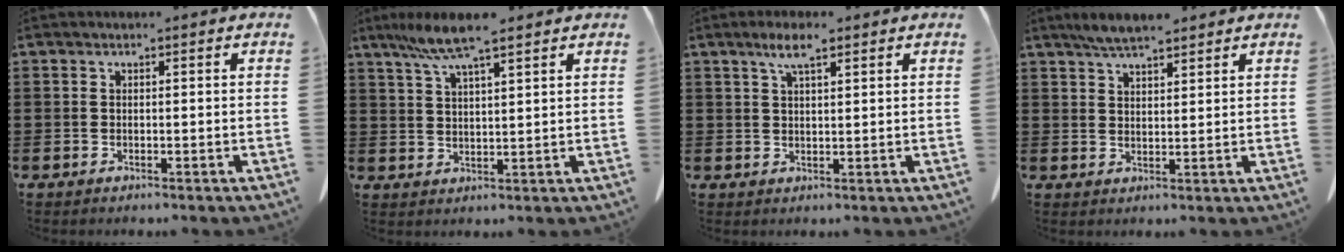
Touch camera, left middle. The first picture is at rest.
{"total": 7.3, "force": [5.1, 0.6, 5.2], "torque": [-0.112, -0.006, 0.092]}
{"total": 4.2, "force": [2.6, 0.9, 3.2], "torque": [-0.068, 0.004, 0.045]}
{"total": 4.2, "force": [3.7, 0.7, 1.9], "torque": [-0.046, -0.006, 0.069]}